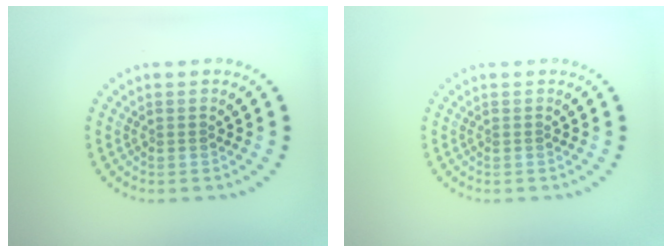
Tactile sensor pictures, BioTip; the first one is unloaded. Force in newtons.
{"total": 0.0}